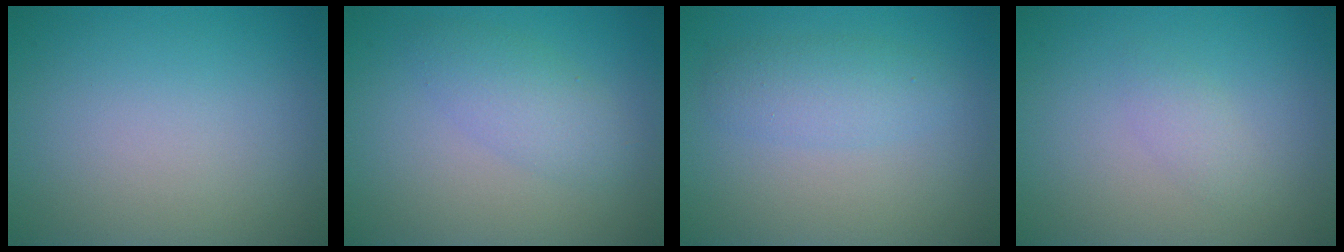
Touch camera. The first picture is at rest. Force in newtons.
{"total": 2.7, "press": 2.7, "slide": 0.0}
{"total": 2.5, "press": 2.5, "slide": 0.2}
{"total": 1.2, "press": 1.2, "slide": 0.1}